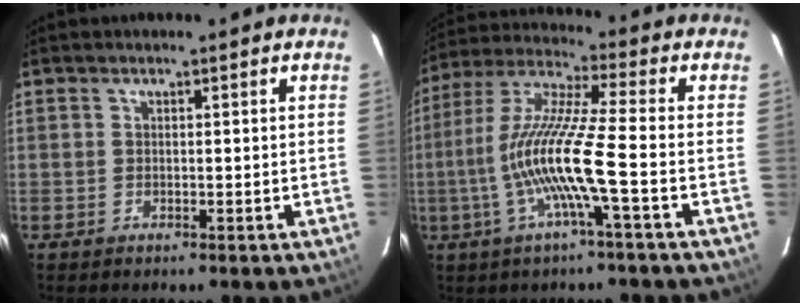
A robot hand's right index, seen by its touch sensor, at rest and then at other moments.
{"total": 13.6, "force": [-3.9, -0.6, 13.0], "torque": [-0.258, -0.003, -0.077]}